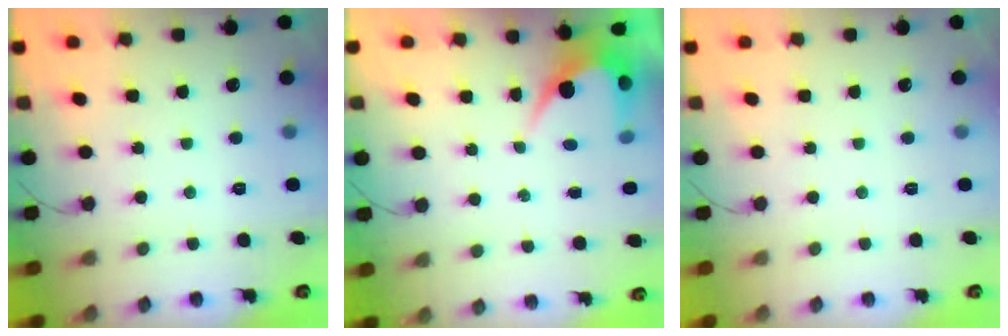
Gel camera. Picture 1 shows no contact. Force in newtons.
{"total": 5.1, "press": 5.0, "slide": 0.2}
{"total": 0.0}